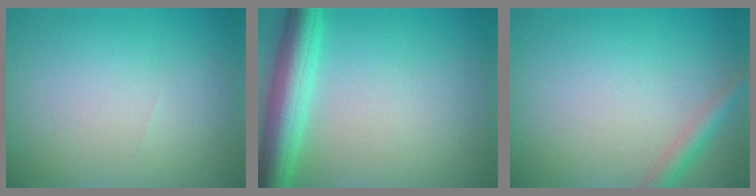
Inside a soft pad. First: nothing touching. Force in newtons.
{"total": 5.6, "press": 5.5, "slide": 0.2}
{"total": 1.9, "press": 1.9, "slide": 0.0}